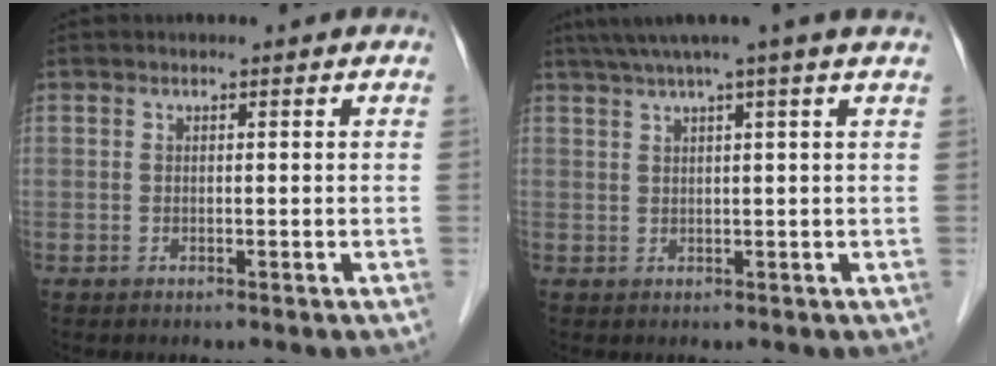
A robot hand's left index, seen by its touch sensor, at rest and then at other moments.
{"total": 6.2, "force": [4.7, -1.4, 3.7], "torque": [-0.053, 0.026, 0.066]}